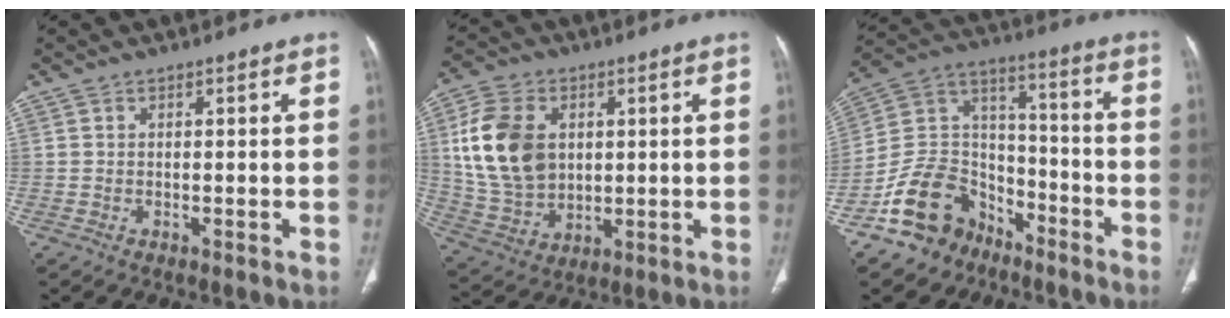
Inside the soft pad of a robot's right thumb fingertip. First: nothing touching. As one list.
[{"total": 15.7, "force": [3.1, 11.3, 10.5], "torque": [-0.182, -0.004, 0.069]}, {"total": 14.9, "force": [-9.6, 10.3, 5.0], "torque": [-0.055, 0.094, -0.171]}]